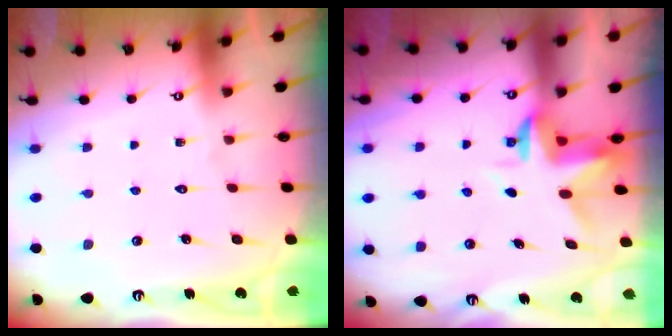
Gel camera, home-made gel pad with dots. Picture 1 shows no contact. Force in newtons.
{"total": 3.3, "press": 3.2, "slide": 0.5}